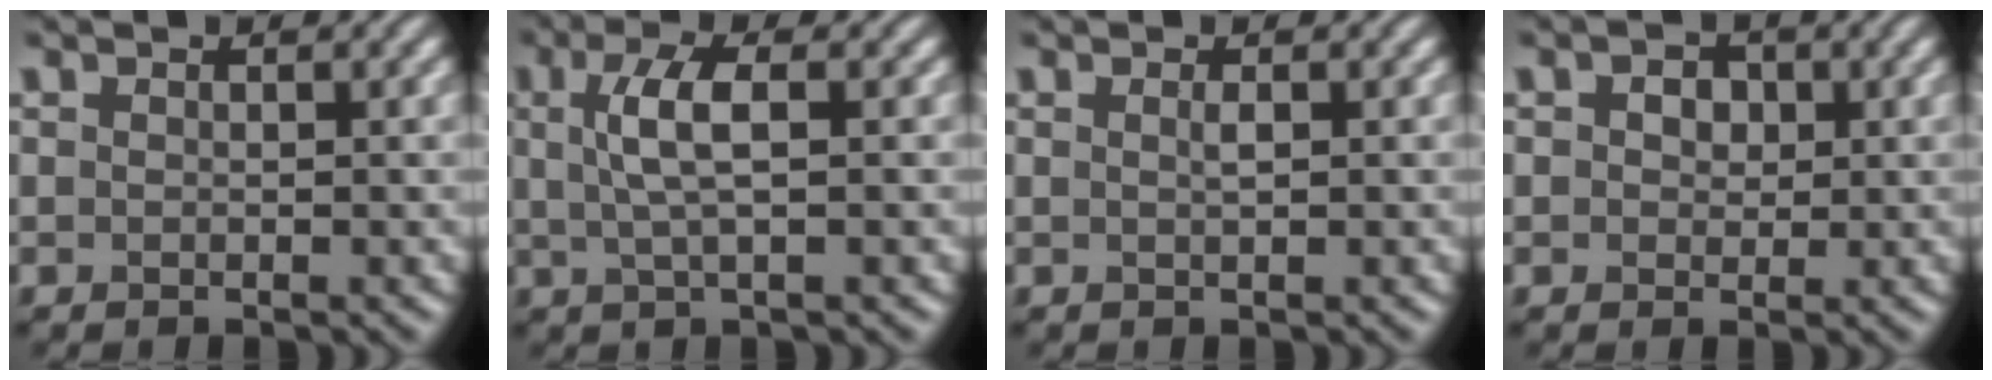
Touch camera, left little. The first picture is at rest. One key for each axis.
{"total": 3.7, "fx": 0.7, "fy": 1.0, "fz": 3.5, "tx": -0.073, "ty": 0.005, "tz": 0.013}
{"total": 0.7, "fx": 0.1, "fy": 0.1, "fz": 0.7, "tx": -0.014, "ty": 0.004, "tz": 0.002}
{"total": 2.4, "fx": 0.8, "fy": 1.7, "fz": 1.4, "tx": -0.016, "ty": 0.011, "tz": -0.002}